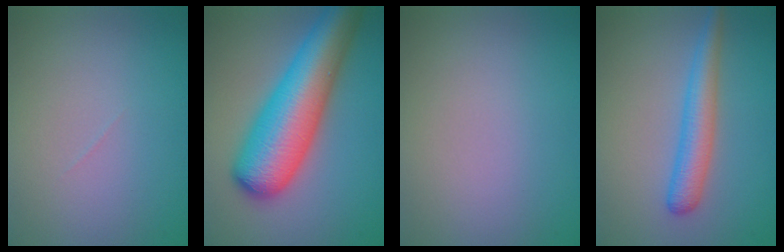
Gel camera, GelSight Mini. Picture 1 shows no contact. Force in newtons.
{"total": 10.1, "press": 10.1, "slide": 0.4}
{"total": 0.0}
{"total": 3.5, "press": 3.5, "slide": 0.1}